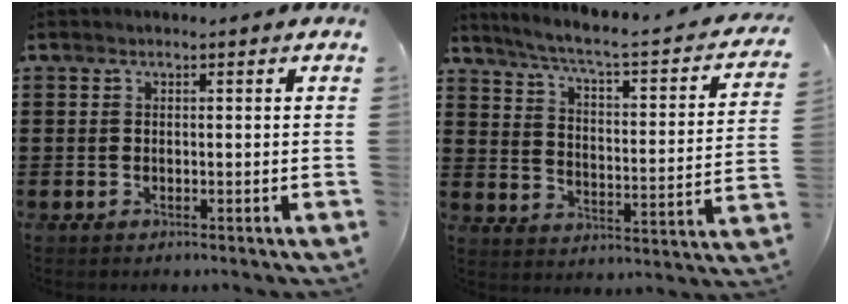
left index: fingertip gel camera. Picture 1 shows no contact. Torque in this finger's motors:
{"motor_torque": [2.14, 0.00, 0.01, -0.04]}